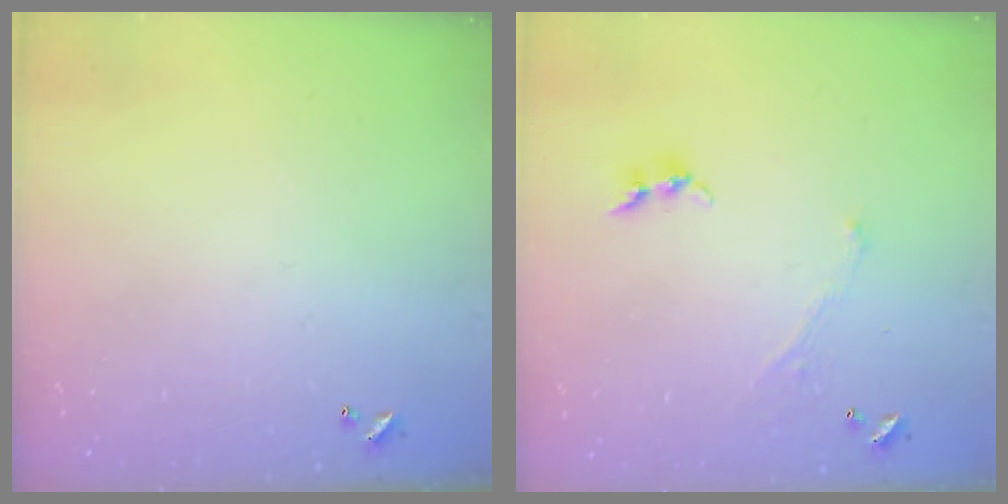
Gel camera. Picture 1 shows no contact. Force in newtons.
{"total": 1.3, "press": 1.2, "slide": 0.5}